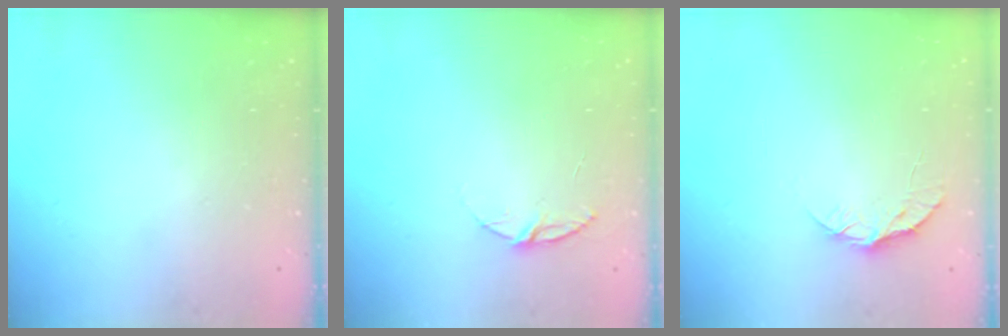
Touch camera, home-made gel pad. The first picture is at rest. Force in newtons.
{"total": 5.9, "press": 5.8, "slide": 0.6}
{"total": 8.1, "press": 8.1, "slide": 0.7}